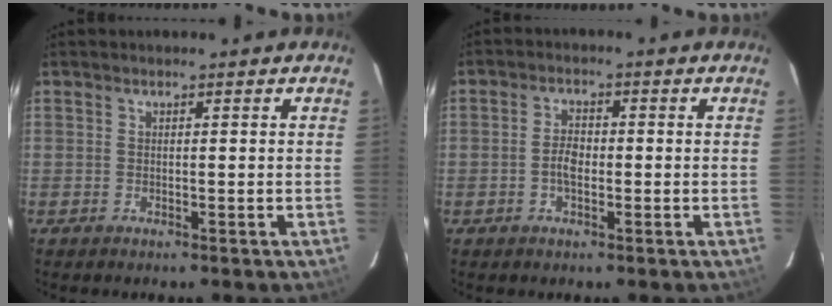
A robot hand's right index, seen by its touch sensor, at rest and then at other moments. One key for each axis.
{"total": 3.3, "fx": -0.7, "fy": 1.8, "fz": 2.7, "tx": -0.052, "ty": 0.008, "tz": -0.012}